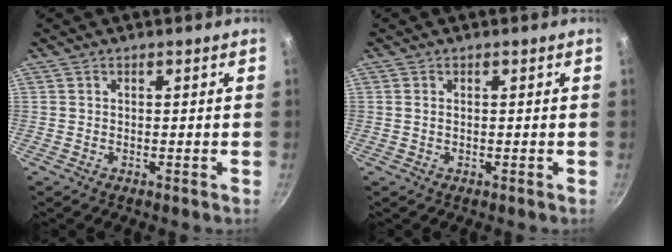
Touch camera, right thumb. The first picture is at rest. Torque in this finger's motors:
{"motor_torque": [-0.02, 0.02, -0.24, 0.15, 0.01]}